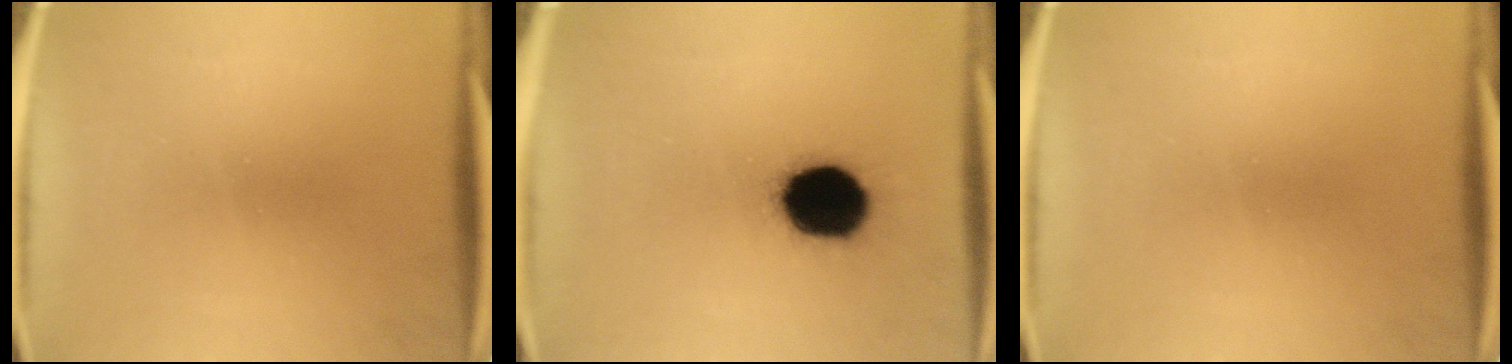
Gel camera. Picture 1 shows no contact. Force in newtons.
{"total": 15.6}
{"total": 0.0}